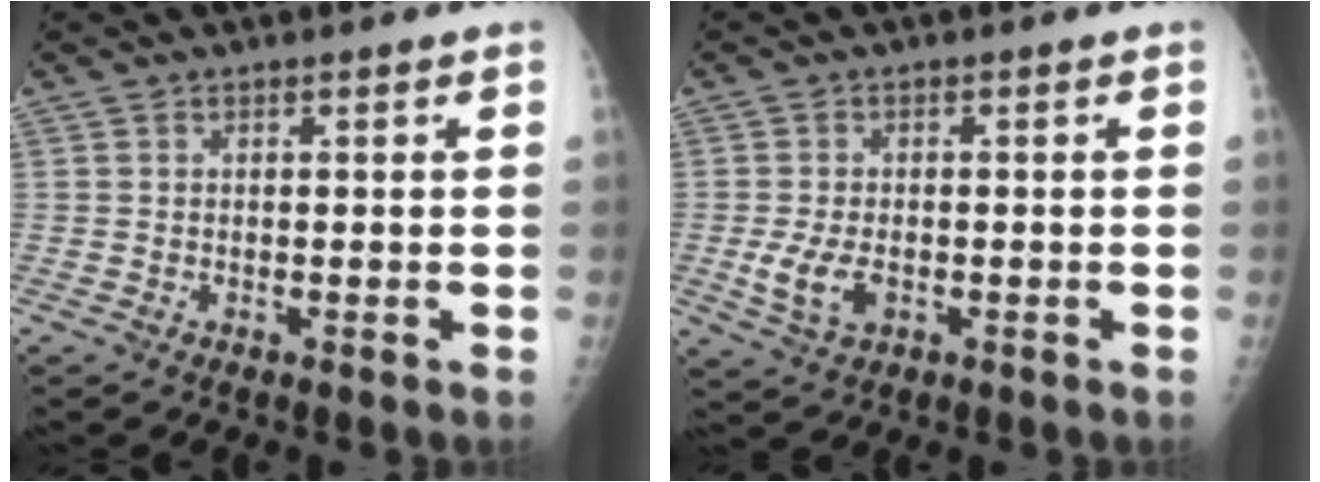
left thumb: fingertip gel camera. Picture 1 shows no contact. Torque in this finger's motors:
{"motor_torque": [-0.42, 0.56, 0.67, 0.15, 0.08]}